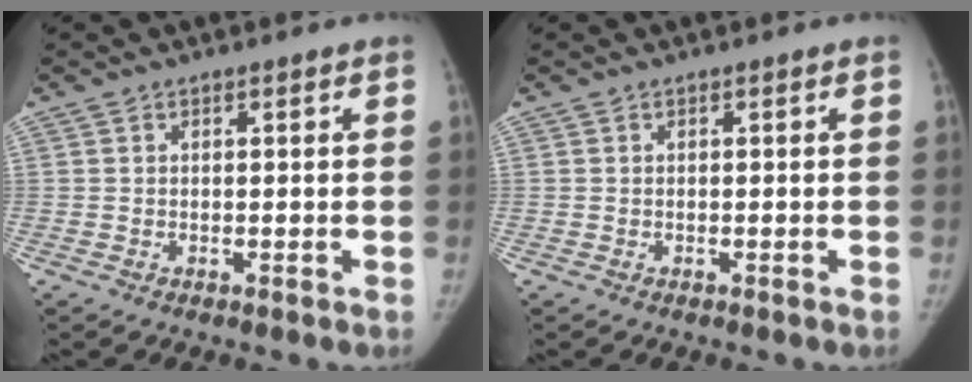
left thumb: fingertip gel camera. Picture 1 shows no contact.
{"total": 0.0}